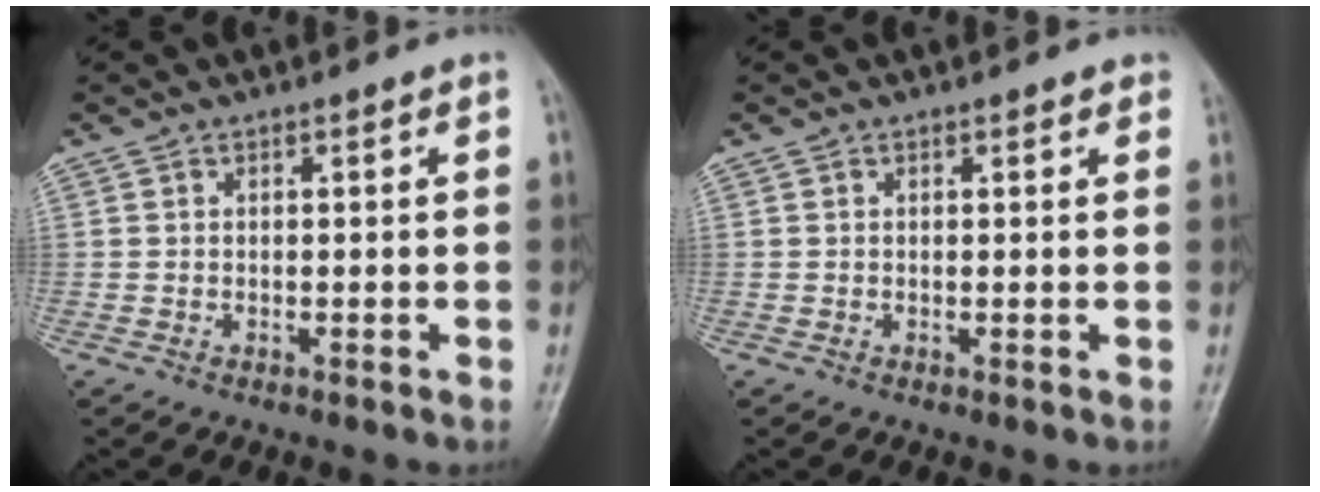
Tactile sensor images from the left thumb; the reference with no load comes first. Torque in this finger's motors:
{"motor_torque": [-0.13, 0.05, -0.13, 0.26, 0.03]}